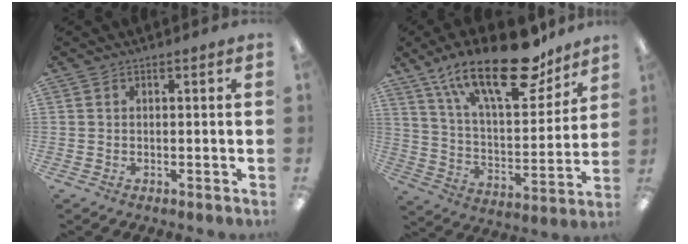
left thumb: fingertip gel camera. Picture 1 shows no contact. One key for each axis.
{"total": 25.8, "fx": 16.6, "fy": 10.2, "fz": 16.9, "tx": -0.267, "ty": -0.091, "tz": 0.280}